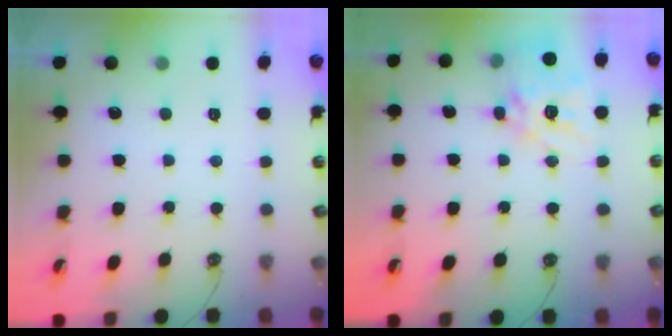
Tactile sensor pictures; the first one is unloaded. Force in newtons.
{"total": 14.8, "press": 14.8, "slide": 1.4}